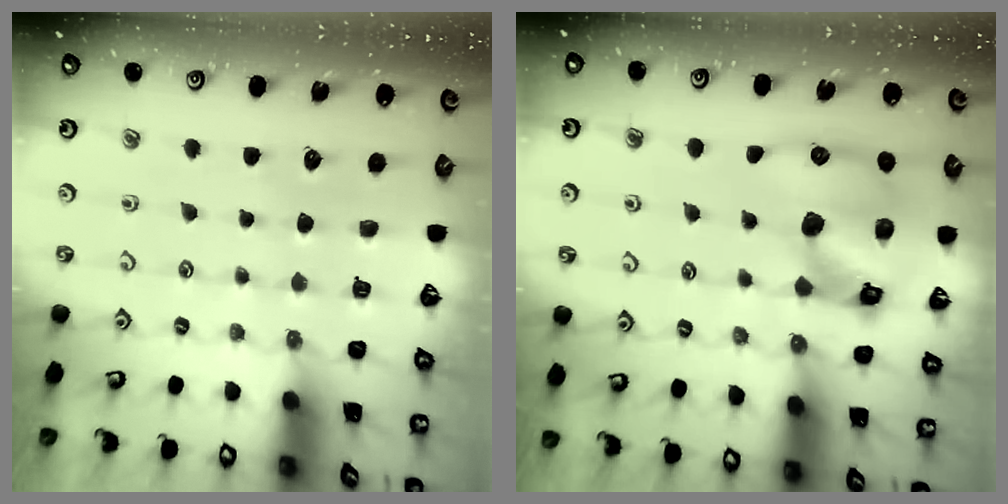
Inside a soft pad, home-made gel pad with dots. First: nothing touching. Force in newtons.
{"total": 17.1, "press": 16.9, "slide": 2.5}